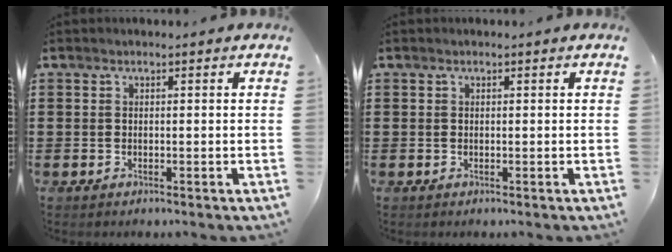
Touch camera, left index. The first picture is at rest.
{"total": 0.0}